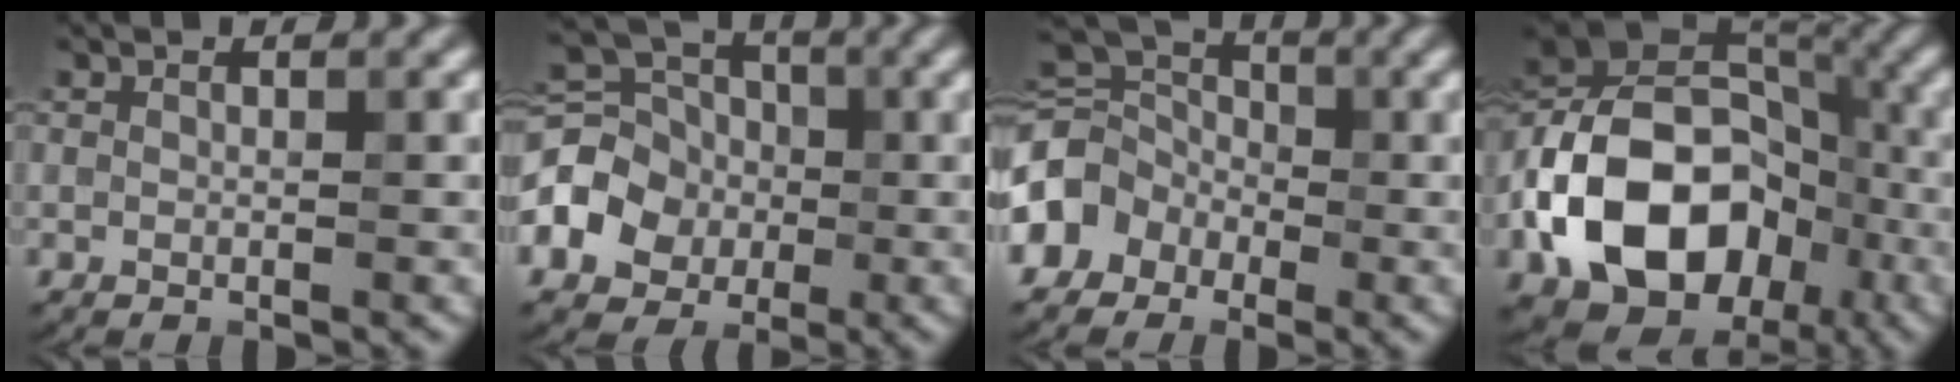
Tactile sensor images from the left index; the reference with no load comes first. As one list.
[{"total": 5.7, "force": [-1.4, 4.9, 2.6], "torque": [-0.056, 0.008, -0.041]}, {"total": 6.4, "force": [-2.4, 5.0, 3.1], "torque": [-0.045, 0.011, -0.057]}, {"total": 14.3, "force": [-4.9, 10.1, 8.9], "torque": [-0.154, 0.004, -0.102]}]